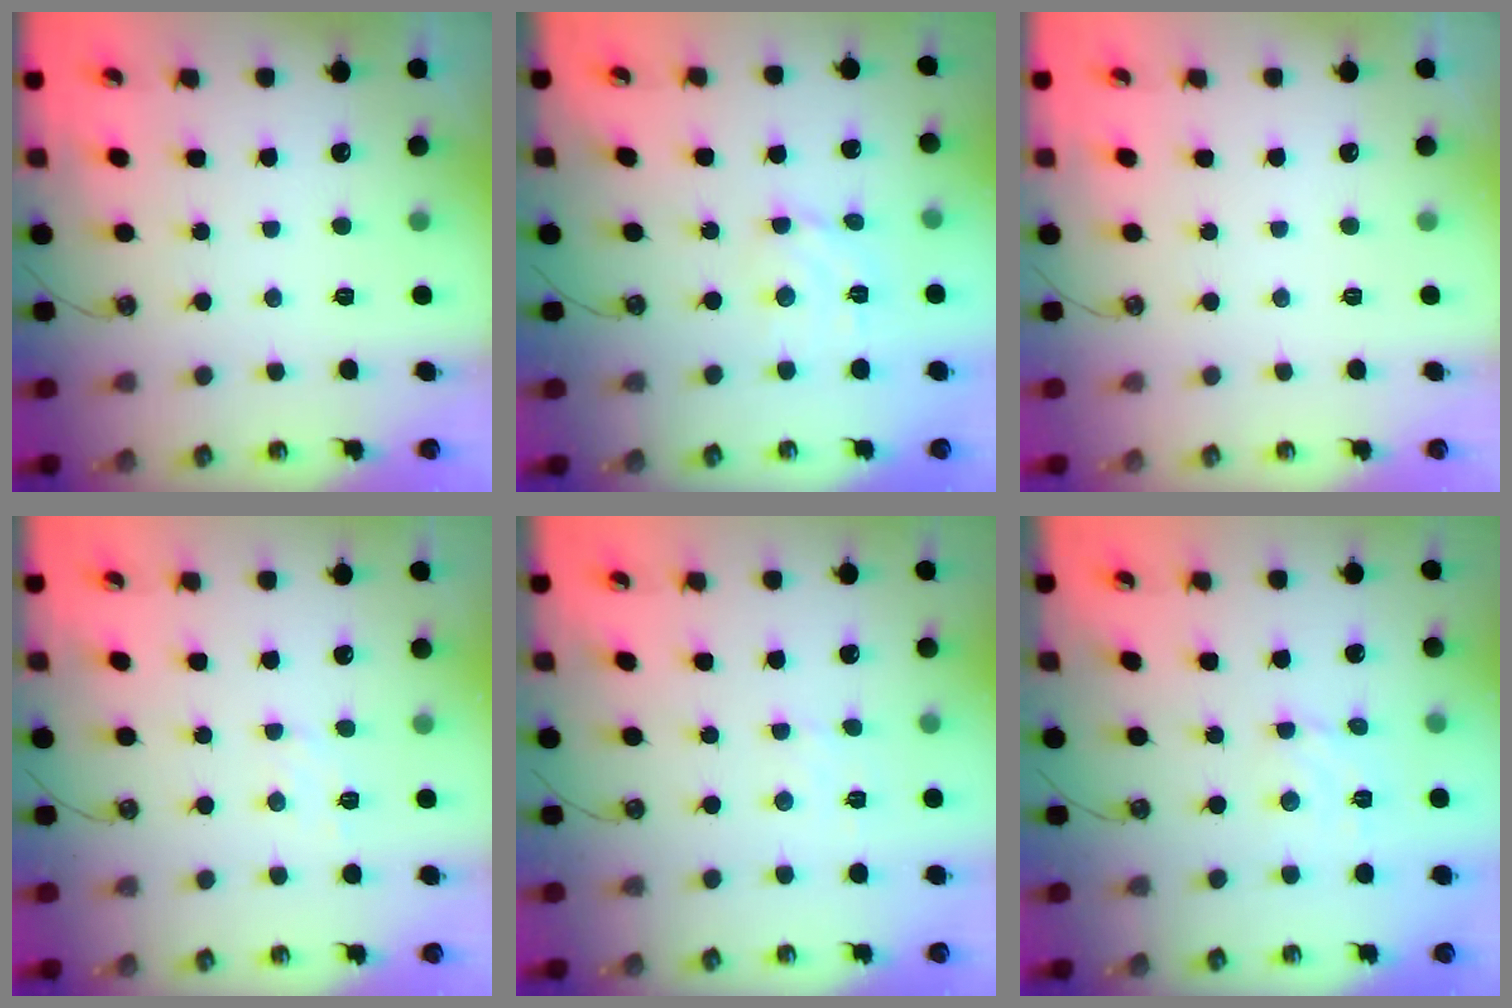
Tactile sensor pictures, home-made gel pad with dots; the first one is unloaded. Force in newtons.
{"total": 5.9, "press": 5.9, "slide": 0.5}
{"total": 0.0}
{"total": 5.2, "press": 5.1, "slide": 0.6}
{"total": 1.6, "press": 1.5, "slide": 0.4}
{"total": 2.9, "press": 2.8, "slide": 0.3}